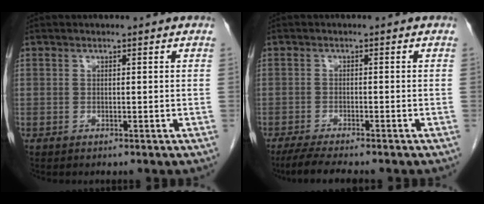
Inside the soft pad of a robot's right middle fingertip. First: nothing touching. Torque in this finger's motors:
{"motor_torque": [0.32, -0.21, 0.02, 0.03]}